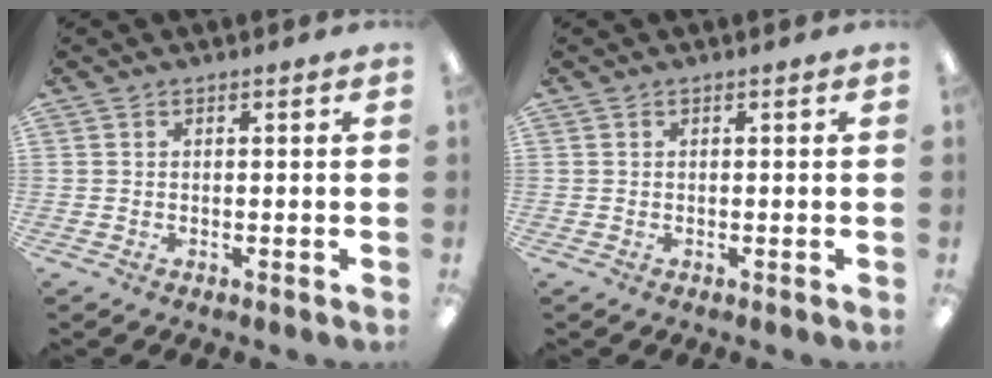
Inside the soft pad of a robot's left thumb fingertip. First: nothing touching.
{"total": 0.0}